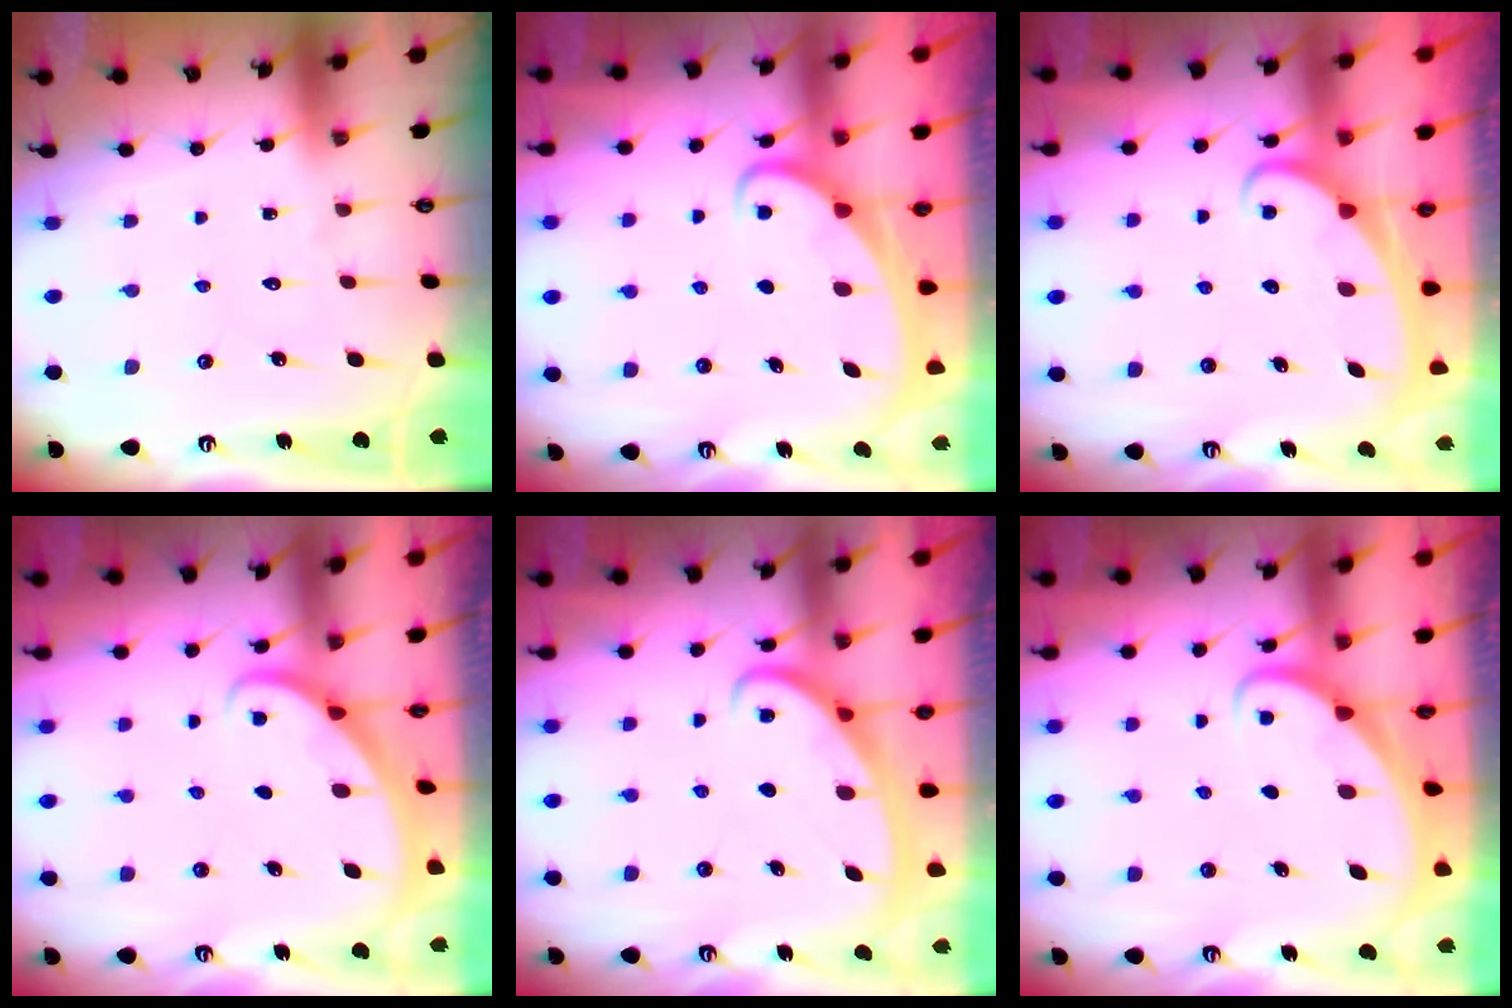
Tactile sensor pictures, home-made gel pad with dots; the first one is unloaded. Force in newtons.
{"total": 2.2, "press": 2.2, "slide": 0.3}
{"total": 2.4, "press": 2.4, "slide": 0.4}
{"total": 2.1, "press": 2.1, "slide": 0.1}
{"total": 2.8, "press": 2.7, "slide": 0.4}
{"total": 1.6, "press": 1.6, "slide": 0.0}